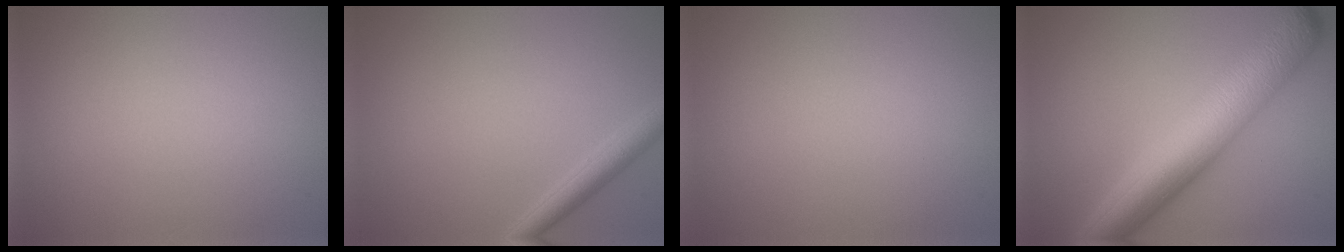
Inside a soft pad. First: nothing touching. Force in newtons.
{"total": 2.2, "press": 2.2, "slide": 0.1}
{"total": 0.0}
{"total": 9.5, "press": 9.5, "slide": 0.1}